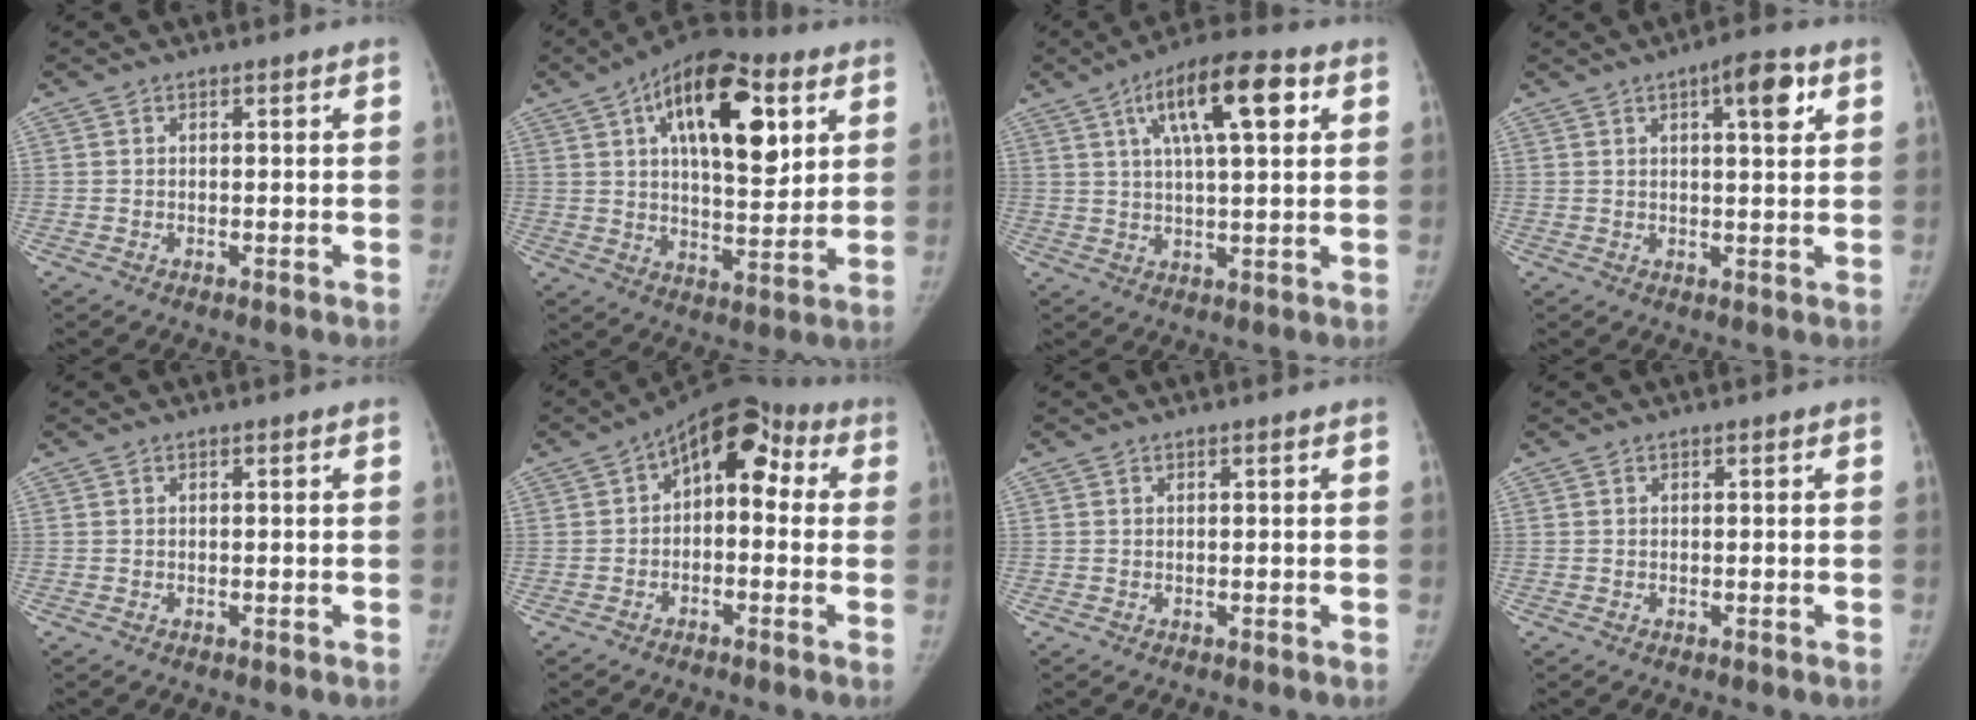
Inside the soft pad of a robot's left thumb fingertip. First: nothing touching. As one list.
[{"total": 21.4, "force": [8.1, 10.1, 17.1], "torque": [-0.231, -0.015, 0.120]}, {"total": 14.0, "force": [5.4, 4.4, 12.1], "torque": [-0.186, 0.004, 0.084]}, {"total": 6.7, "force": [2.8, 1.9, 5.8], "torque": [-0.071, -0.007, 0.036]}, {"total": 0.0}, {"total": 10.9, "force": [1.4, 6.7, 8.6], "torque": [-0.082, 0.046, 0.003]}, {"total": 0.0}, {"total": 0.0}]